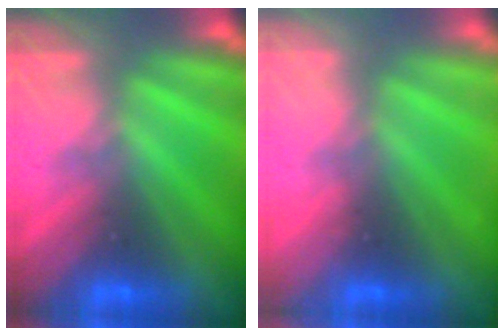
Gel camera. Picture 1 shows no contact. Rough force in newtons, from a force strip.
{"total": 2.4}